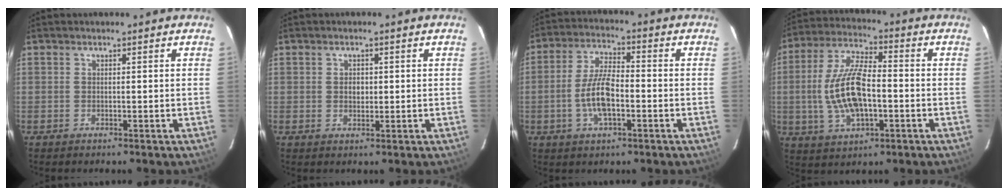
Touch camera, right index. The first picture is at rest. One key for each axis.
{"total": 1.8, "fx": 0.2, "fy": 1.6, "fz": 0.8, "tx": -0.013, "ty": 0.004, "tz": 0.003}
{"total": 8.5, "fx": -2.4, "fy": 3.2, "fz": 7.5, "tx": -0.154, "ty": 0.004, "tz": -0.044}
{"total": 13.8, "fx": -2.0, "fy": 5.9, "fz": 12.3, "tx": -0.258, "ty": 0.003, "tz": -0.032}